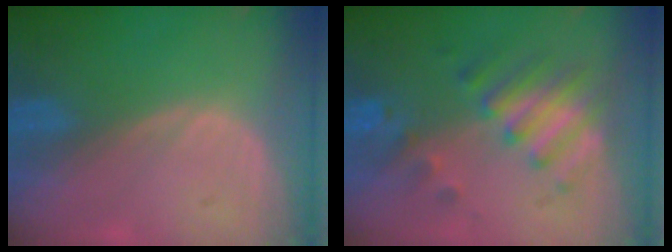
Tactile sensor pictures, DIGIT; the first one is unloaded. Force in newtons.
{"total": 7.2, "press": 6.8, "slide": 2.3}